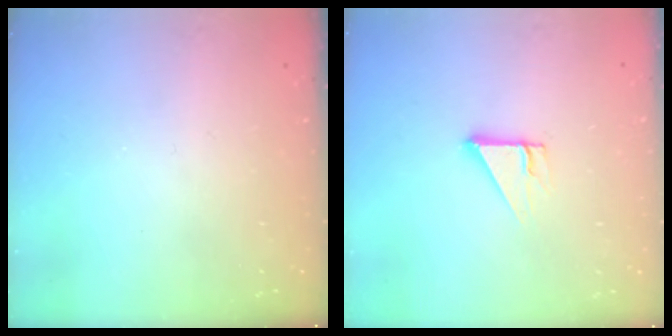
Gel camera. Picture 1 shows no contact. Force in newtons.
{"total": 3.7, "press": 3.7, "slide": 0.2}